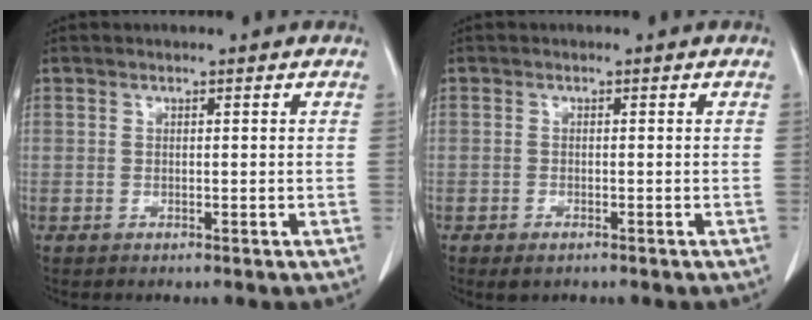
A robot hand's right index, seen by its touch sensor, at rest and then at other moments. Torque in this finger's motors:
{"motor_torque": [0.16, -0.17, 0.02, -0.01]}